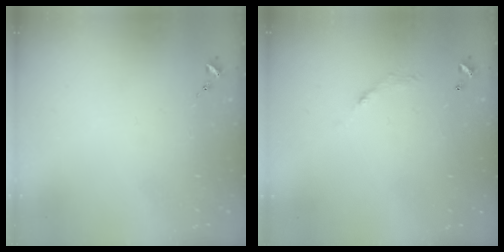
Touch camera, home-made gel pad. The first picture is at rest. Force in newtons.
{"total": 5.7, "press": 5.7, "slide": 0.4}